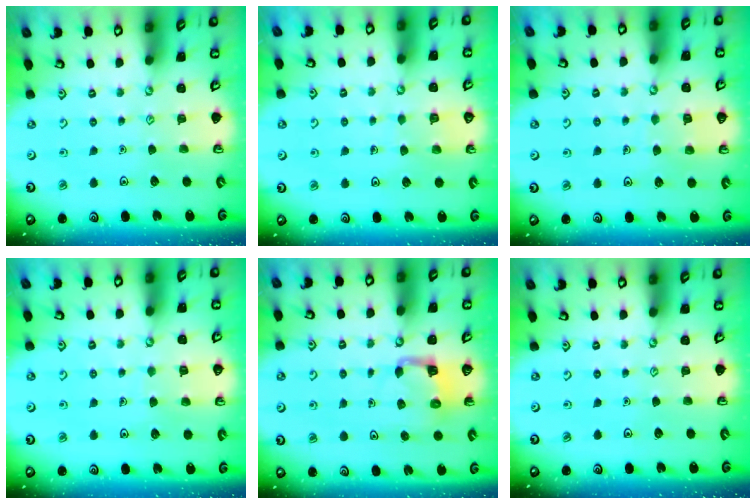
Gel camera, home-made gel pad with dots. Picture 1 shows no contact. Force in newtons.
{"total": 4.8, "press": 4.8, "slide": 0.3}
{"total": 5.3, "press": 5.3, "slide": 0.3}
{"total": 4.3, "press": 4.3, "slide": 0.4}
{"total": 3.6, "press": 3.6, "slide": 0.3}
{"total": 0.0}